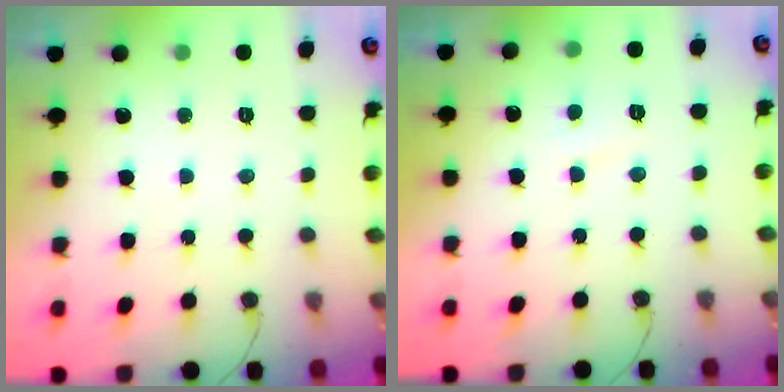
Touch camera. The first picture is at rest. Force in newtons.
{"total": 3.0, "press": 3.0, "slide": 0.2}